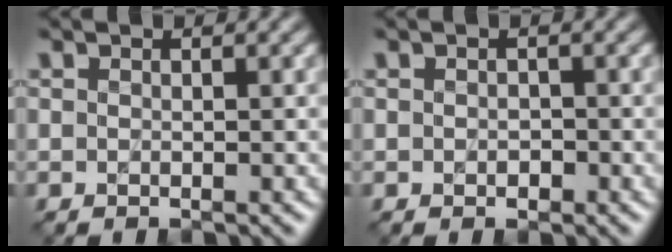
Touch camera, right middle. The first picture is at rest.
{"total": 0.7, "force": [-0.1, 0.5, 0.4], "torque": [-0.006, 0.001, -0.002]}